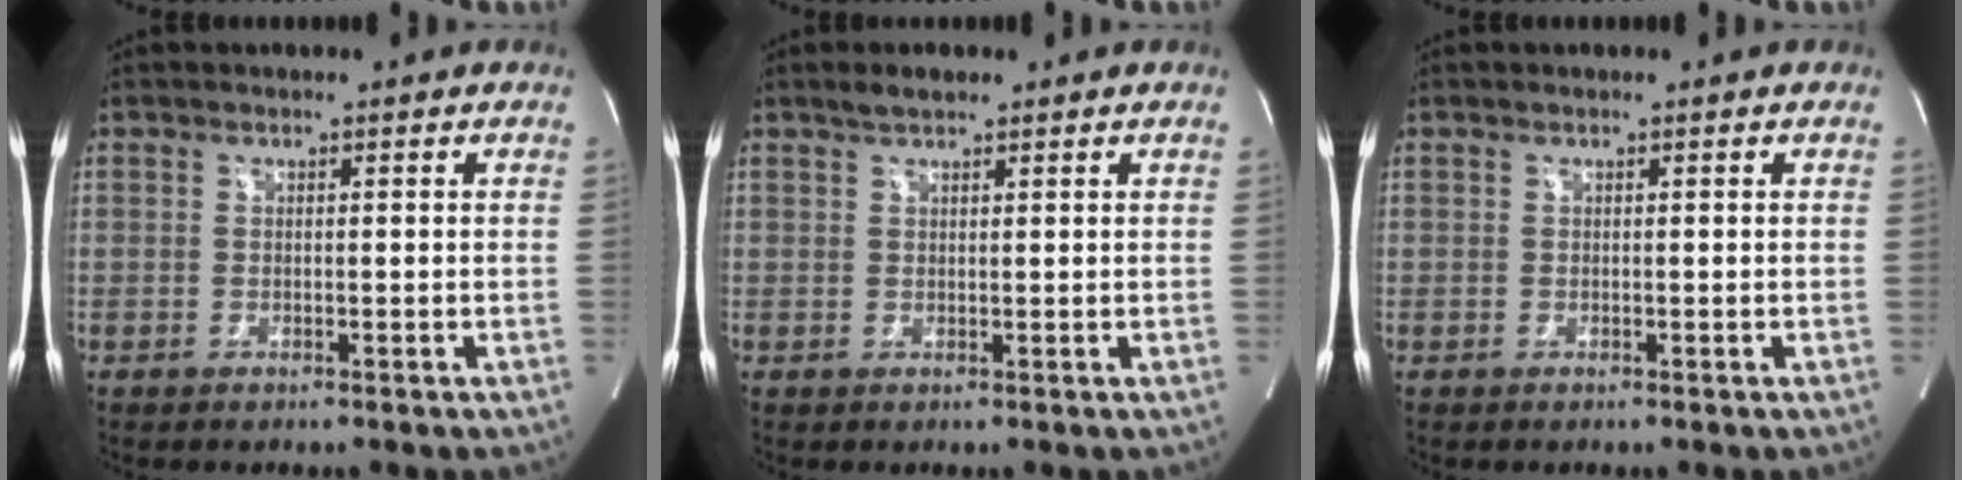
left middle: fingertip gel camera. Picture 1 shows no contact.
{"total": 2.2, "force": [1.7, 0.7, 1.2], "torque": [-0.027, 0.010, 0.031]}
{"total": 0.0}